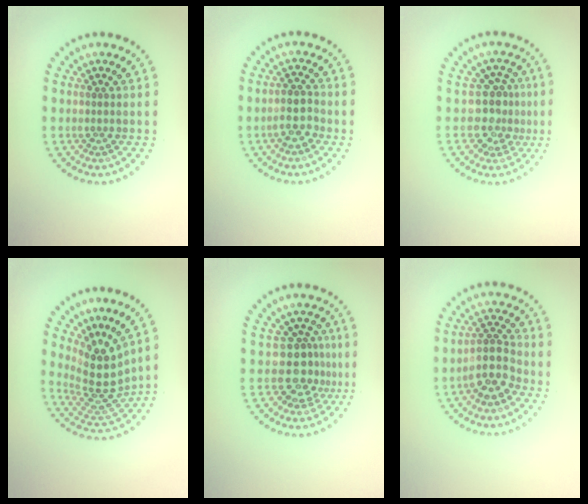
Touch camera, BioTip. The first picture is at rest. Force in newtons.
{"total": 2.5, "press": 2.2, "slide": 1.1}
{"total": 3.2, "press": 2.5, "slide": 2.0}
{"total": 4.8, "press": 3.6, "slide": 3.2}
{"total": 3.4, "press": 2.6, "slide": 2.1}
{"total": 4.1, "press": 3.8, "slide": 1.6}